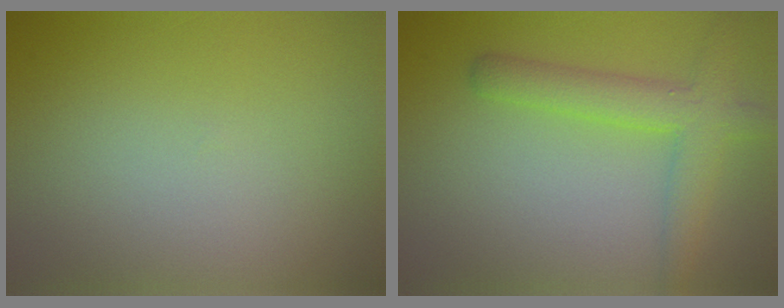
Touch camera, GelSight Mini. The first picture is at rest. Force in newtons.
{"total": 4.2, "press": 4.2, "slide": 0.1}